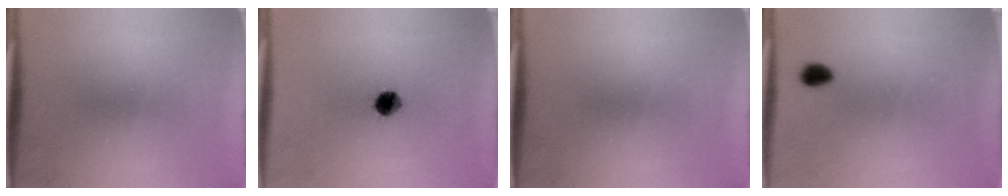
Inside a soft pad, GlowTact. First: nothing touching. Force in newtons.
{"total": 5.3}
{"total": 0.0}
{"total": 3.0}